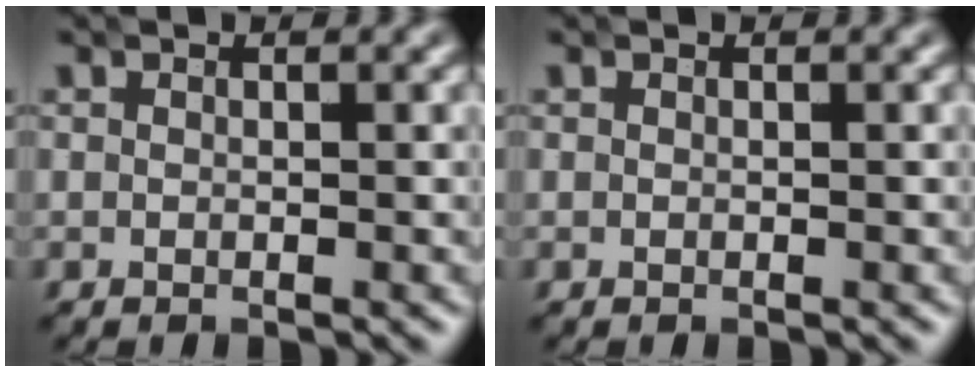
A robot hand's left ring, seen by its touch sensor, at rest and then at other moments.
{"total": 0.0}